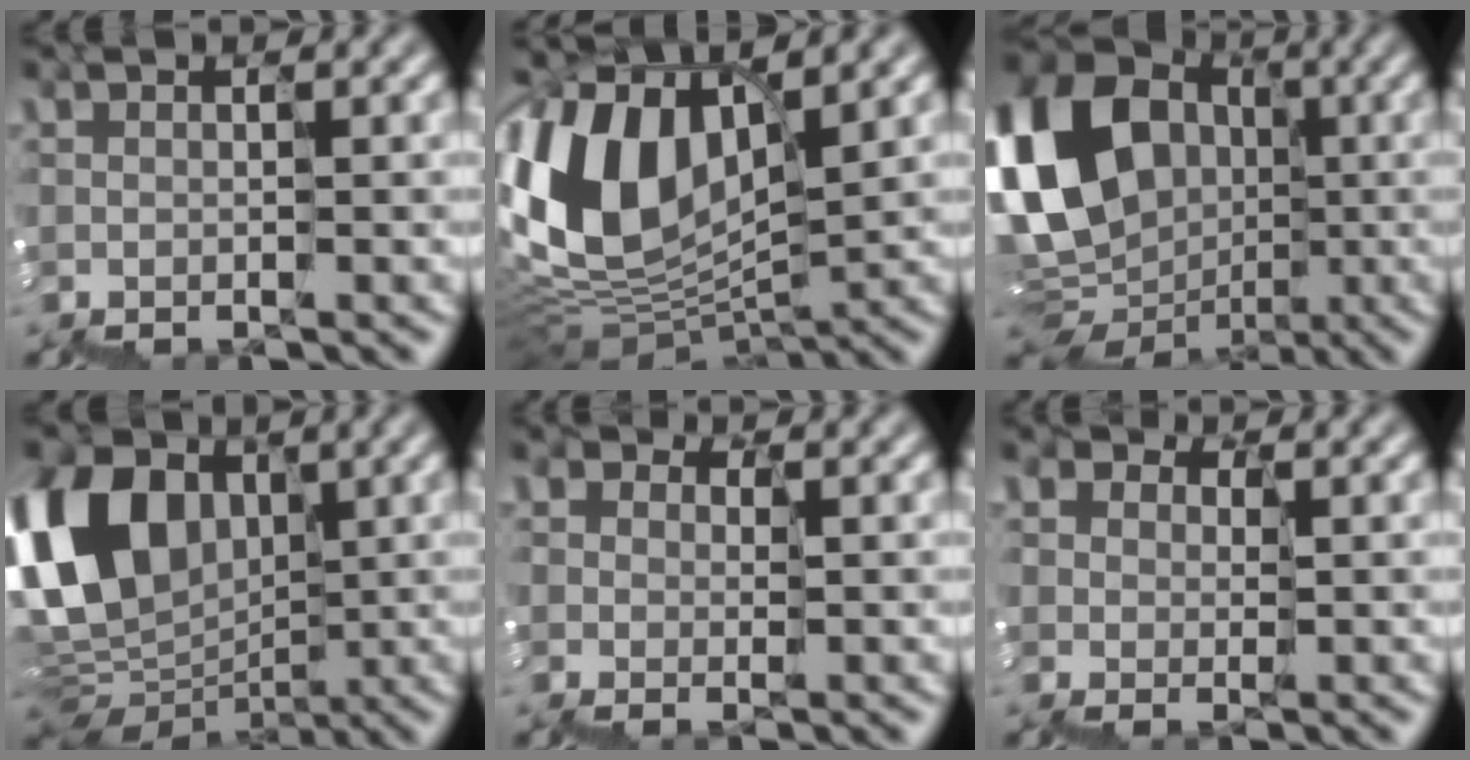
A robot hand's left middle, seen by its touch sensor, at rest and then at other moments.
{"total": 8.5, "force": [3.8, 5.0, 5.7], "torque": [-0.168, 0.017, 0.073]}
{"total": 15.2, "force": [0.3, 13.0, 7.9], "torque": [-0.182, 0.007, -0.016]}
{"total": 10.6, "force": [2.7, 7.9, 6.6], "torque": [-0.173, 0.013, 0.049]}
{"total": 1.4, "force": [0.4, 1.1, 0.7], "torque": [-0.033, 0.003, 0.005]}
{"total": 2.7, "force": [0.8, 2.1, 1.4], "torque": [-0.041, 0.001, 0.016]}